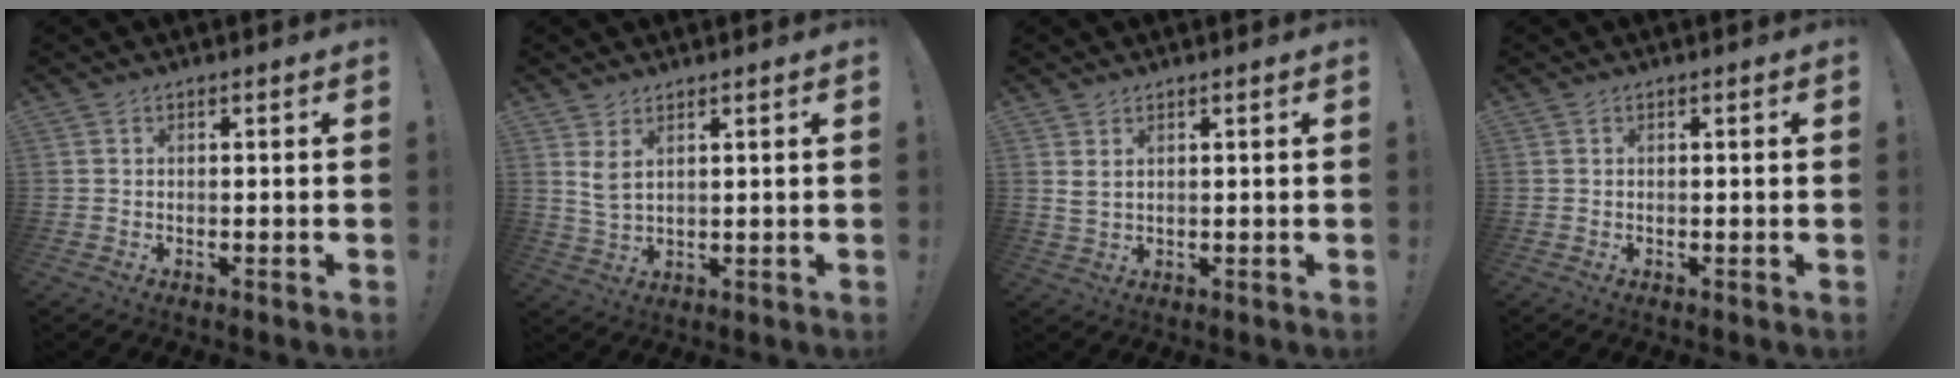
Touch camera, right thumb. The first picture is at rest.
{"total": 4.3, "force": [2.4, 1.6, 3.2], "torque": [-0.056, -0.011, 0.044]}
{"total": 2.4, "force": [1.3, 1.3, 1.5], "torque": [-0.030, 0.000, 0.024]}
{"total": 0.0}